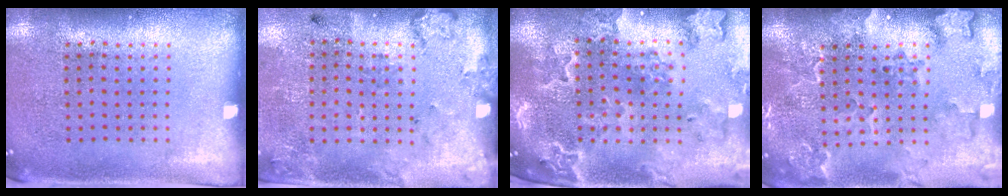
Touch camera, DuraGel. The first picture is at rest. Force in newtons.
{"total": 2.2, "press": 1.4, "slide": 1.7}
{"total": 2.3, "press": 2.2, "slide": 0.5}
{"total": 2.6, "press": 2.3, "slide": 1.1}